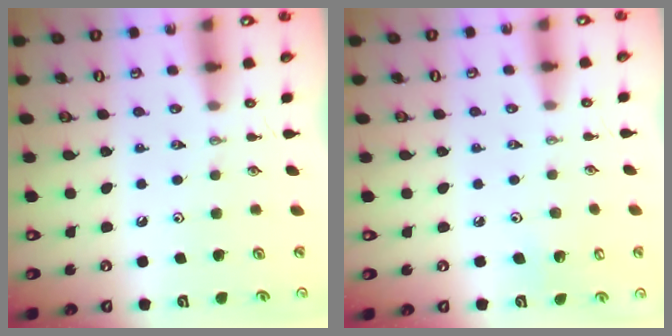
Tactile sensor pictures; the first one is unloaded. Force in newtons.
{"total": 3.8, "press": 3.8, "slide": 0.6}